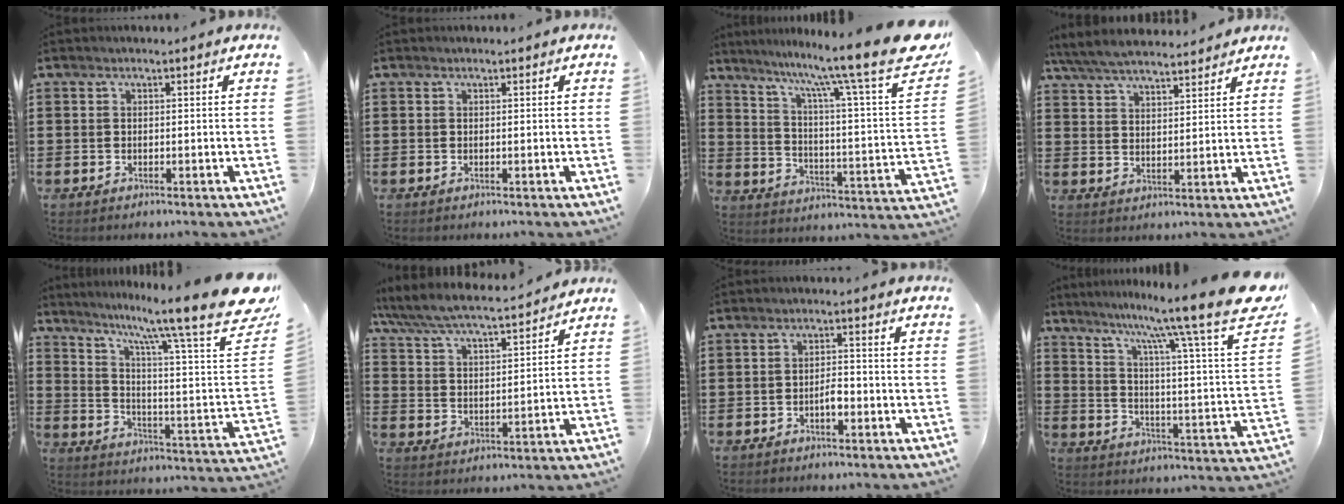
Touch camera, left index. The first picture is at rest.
{"total": 0.0}
{"total": 13.4, "force": [10.3, -0.3, 8.5], "torque": [-0.165, -0.077, 0.156]}
{"total": 5.8, "force": [5.4, 0.9, 1.8], "torque": [-0.054, -0.017, 0.098]}
{"total": 15.2, "force": [10.8, 0.3, 10.7], "torque": [-0.198, -0.076, 0.164]}
{"total": 5.9, "force": [5.6, 0.2, 1.8], "torque": [-0.060, -0.035, 0.091]}
{"total": 2.6, "force": [-0.9, 0.9, 2.3], "torque": [-0.043, 0.005, -0.018]}
{"total": 13.5, "force": [10.5, -0.7, 8.4], "torque": [-0.172, -0.075, 0.162]}